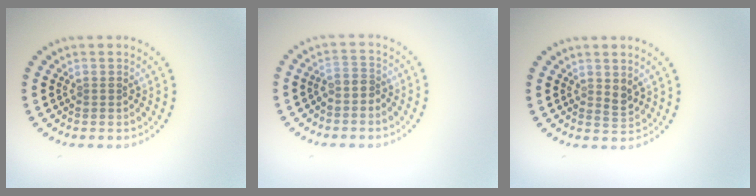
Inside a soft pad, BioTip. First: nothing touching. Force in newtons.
{"total": 1.4, "press": 1.0, "slide": 0.9}
{"total": 1.2, "press": 1.0, "slide": 0.5}